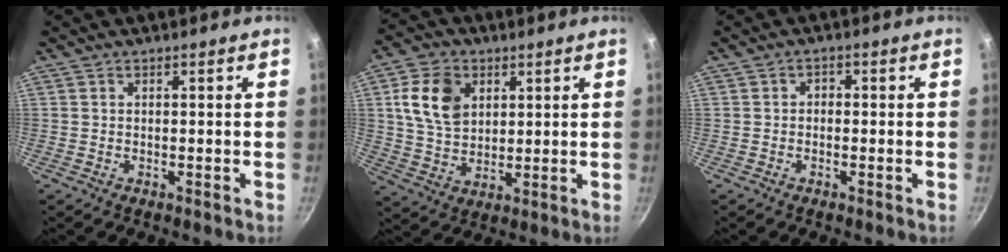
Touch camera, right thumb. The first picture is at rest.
{"total": 11.5, "force": [3.5, 8.3, 7.1], "torque": [-0.106, -0.007, 0.066]}
{"total": 1.5, "force": [-0.4, 1.2, 0.8], "torque": [-0.014, 0.008, -0.009]}